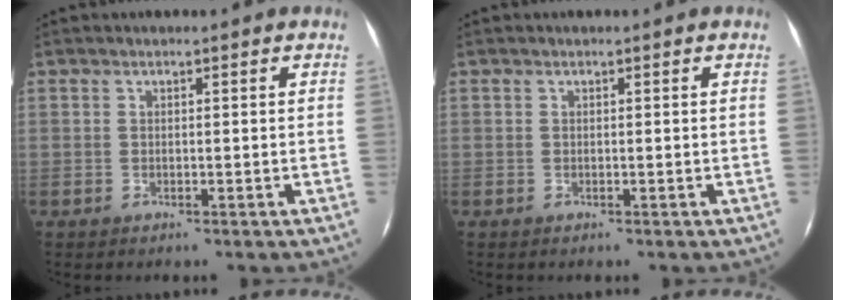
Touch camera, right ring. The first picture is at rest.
{"total": 0.0}